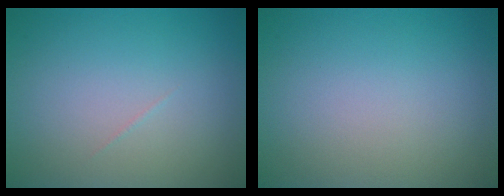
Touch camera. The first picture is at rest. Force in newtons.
{"total": 0.0}